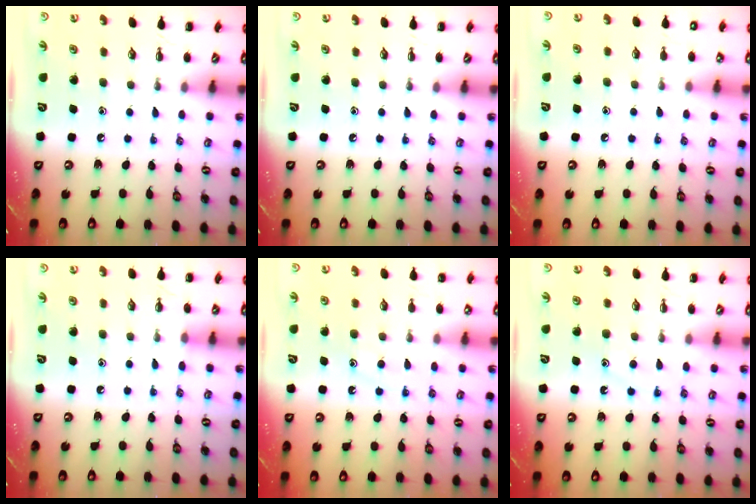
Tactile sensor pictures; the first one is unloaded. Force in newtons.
{"total": 0.0}
{"total": 6.2, "press": 5.9, "slide": 1.9}
{"total": 7.8, "press": 7.5, "slide": 2.2}
{"total": 10.5, "press": 10.4, "slide": 1.1}
{"total": 10.2, "press": 10.2, "slide": 0.8}